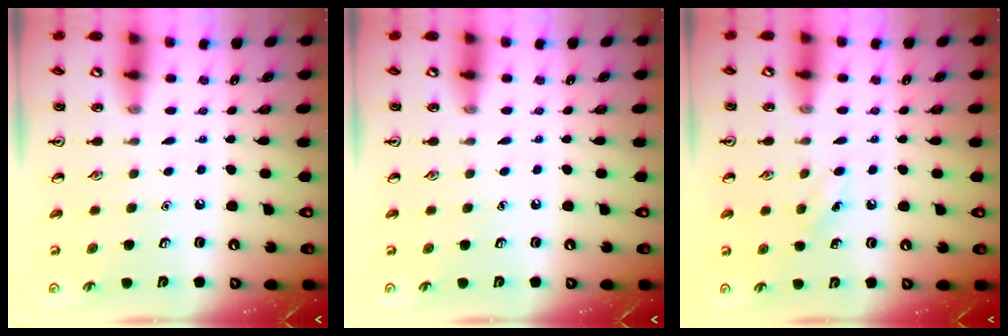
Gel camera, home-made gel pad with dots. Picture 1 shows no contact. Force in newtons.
{"total": 0.0}
{"total": 5.3, "press": 5.1, "slide": 1.5}